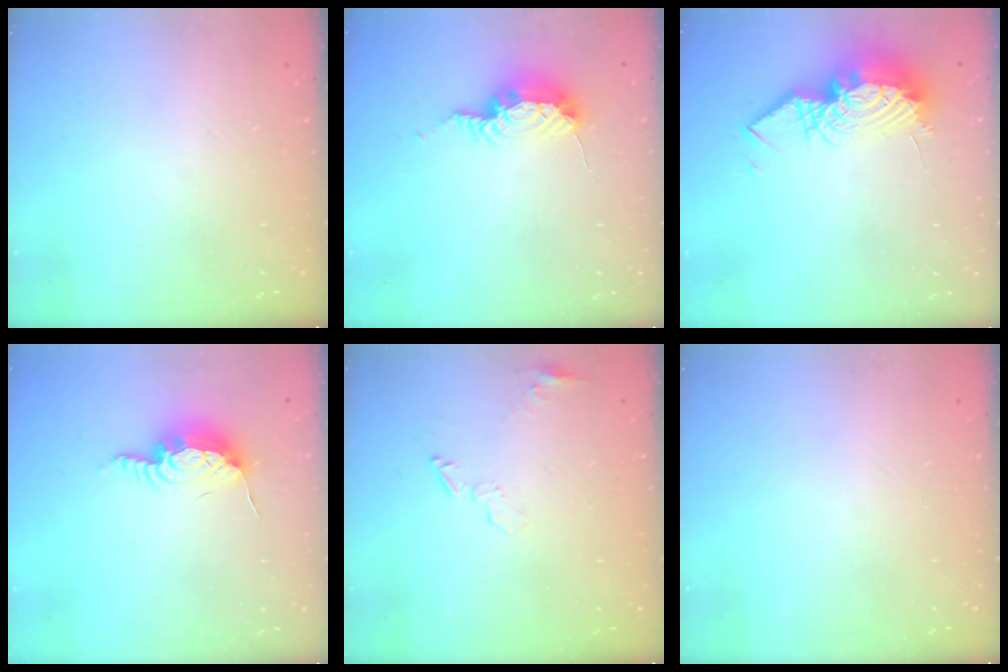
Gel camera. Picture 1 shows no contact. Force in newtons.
{"total": 8.7, "press": 8.7, "slide": 0.7}
{"total": 12.4, "press": 12.3, "slide": 1.0}
{"total": 11.0, "press": 11.0, "slide": 1.0}
{"total": 4.8, "press": 4.8, "slide": 0.2}
{"total": 0.0}